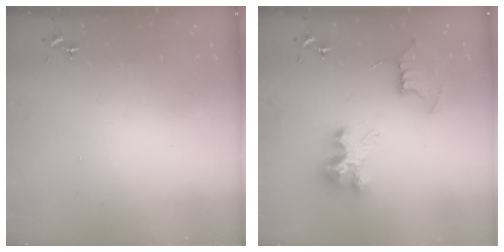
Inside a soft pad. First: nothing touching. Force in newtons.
{"total": 11.8, "press": 11.7, "slide": 0.8}